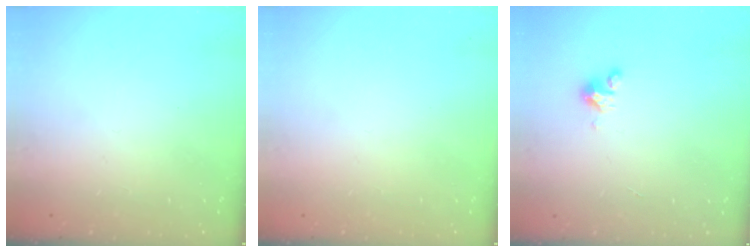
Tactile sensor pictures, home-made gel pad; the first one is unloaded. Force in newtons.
{"total": 0.0}
{"total": 2.5, "press": 2.5, "slide": 0.2}